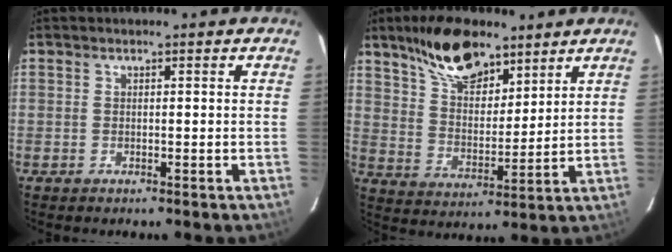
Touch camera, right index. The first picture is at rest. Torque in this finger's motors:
{"motor_torque": [0.45, 0.41, 0.46, 0.09]}